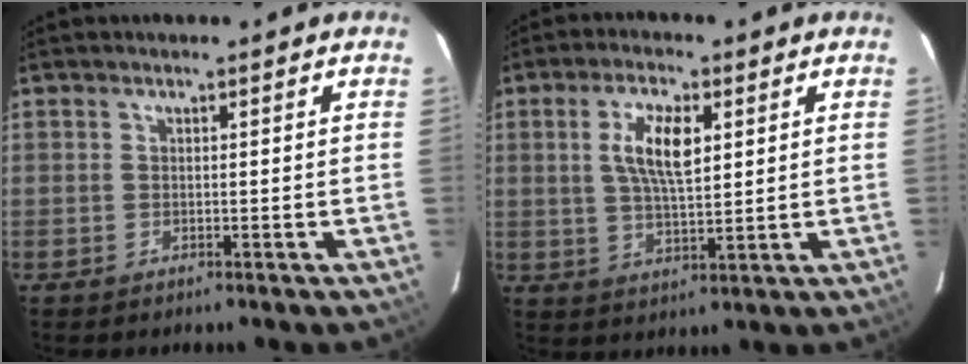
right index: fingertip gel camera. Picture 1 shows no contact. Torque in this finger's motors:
{"motor_torque": [0.65, 0.44, 0.48, 0.15]}